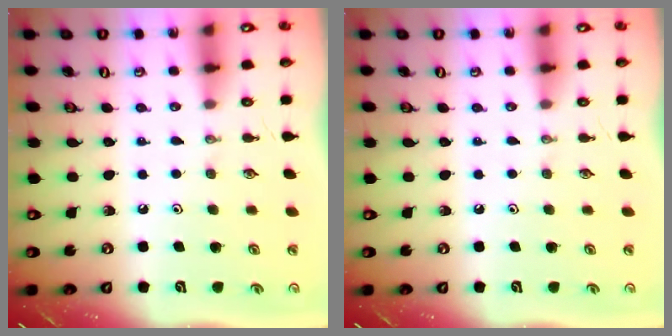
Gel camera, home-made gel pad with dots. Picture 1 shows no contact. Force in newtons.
{"total": 0.0}